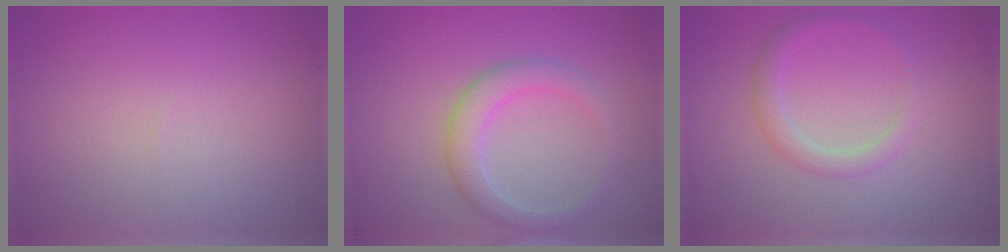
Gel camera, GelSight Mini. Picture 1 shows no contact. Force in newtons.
{"total": 3.1, "press": 3.1, "slide": 0.2}
{"total": 2.0, "press": 2.0, "slide": 0.0}